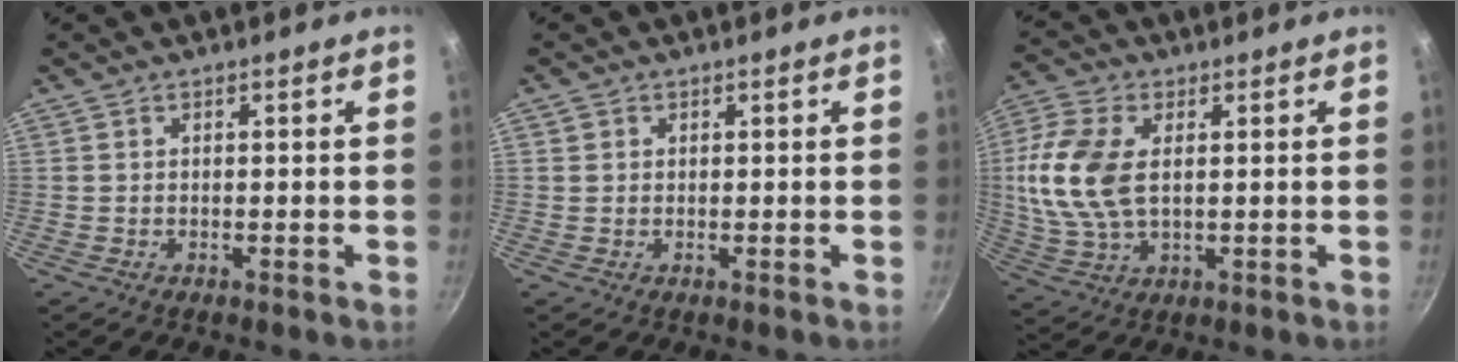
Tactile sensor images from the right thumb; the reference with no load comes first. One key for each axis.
{"total": 1.0, "fx": 0.3, "fy": 0.9, "fz": 0.2, "tx": 0.002, "ty": 0.002, "tz": 0.002}
{"total": 13.1, "fx": 1.8, "fy": 7.7, "fz": 10.5, "tx": -0.217, "ty": 0.000, "tz": 0.032}